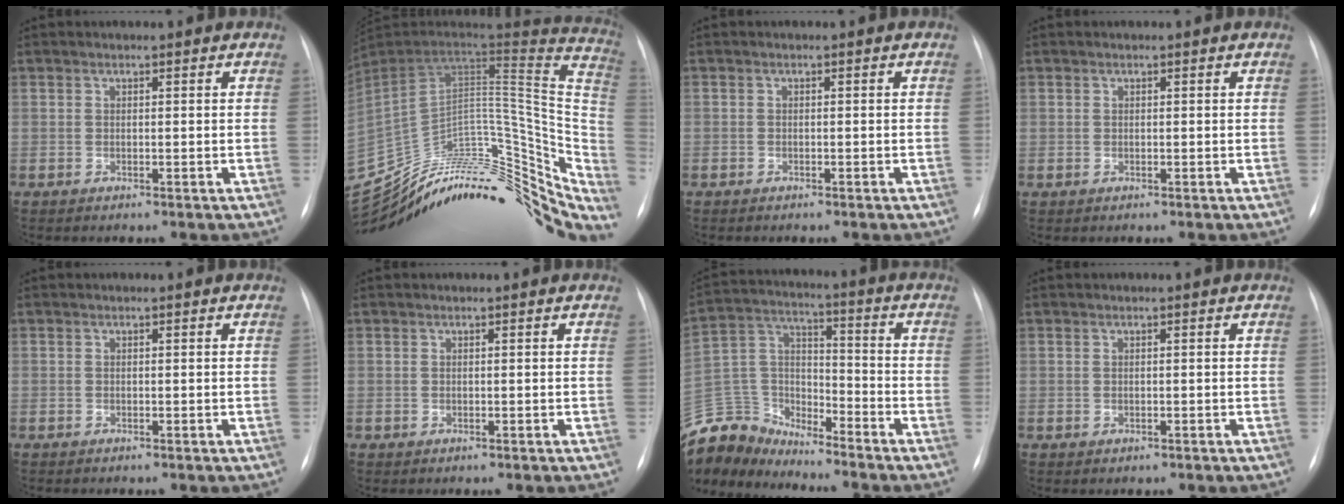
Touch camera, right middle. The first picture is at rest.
{"total": 35.7, "force": [-25.9, 15.9, 18.7], "torque": [-0.260, 0.020, -0.364]}
{"total": 0.6, "force": [-0.4, 0.4, 0.0], "torque": [-0.007, 0.002, -0.007]}
{"total": 0.5, "force": [0.0, 0.5, 0.0], "torque": [0.006, 0.005, -0.003]}
{"total": 0.0}
{"total": 0.0}
{"total": 13.2, "force": [-12.8, 3.1, 0.7], "torque": [-0.020, 0.050, -0.251]}
{"total": 0.5, "force": [-0.2, 0.4, 0.2], "torque": [-0.006, 0.000, 0.001]}